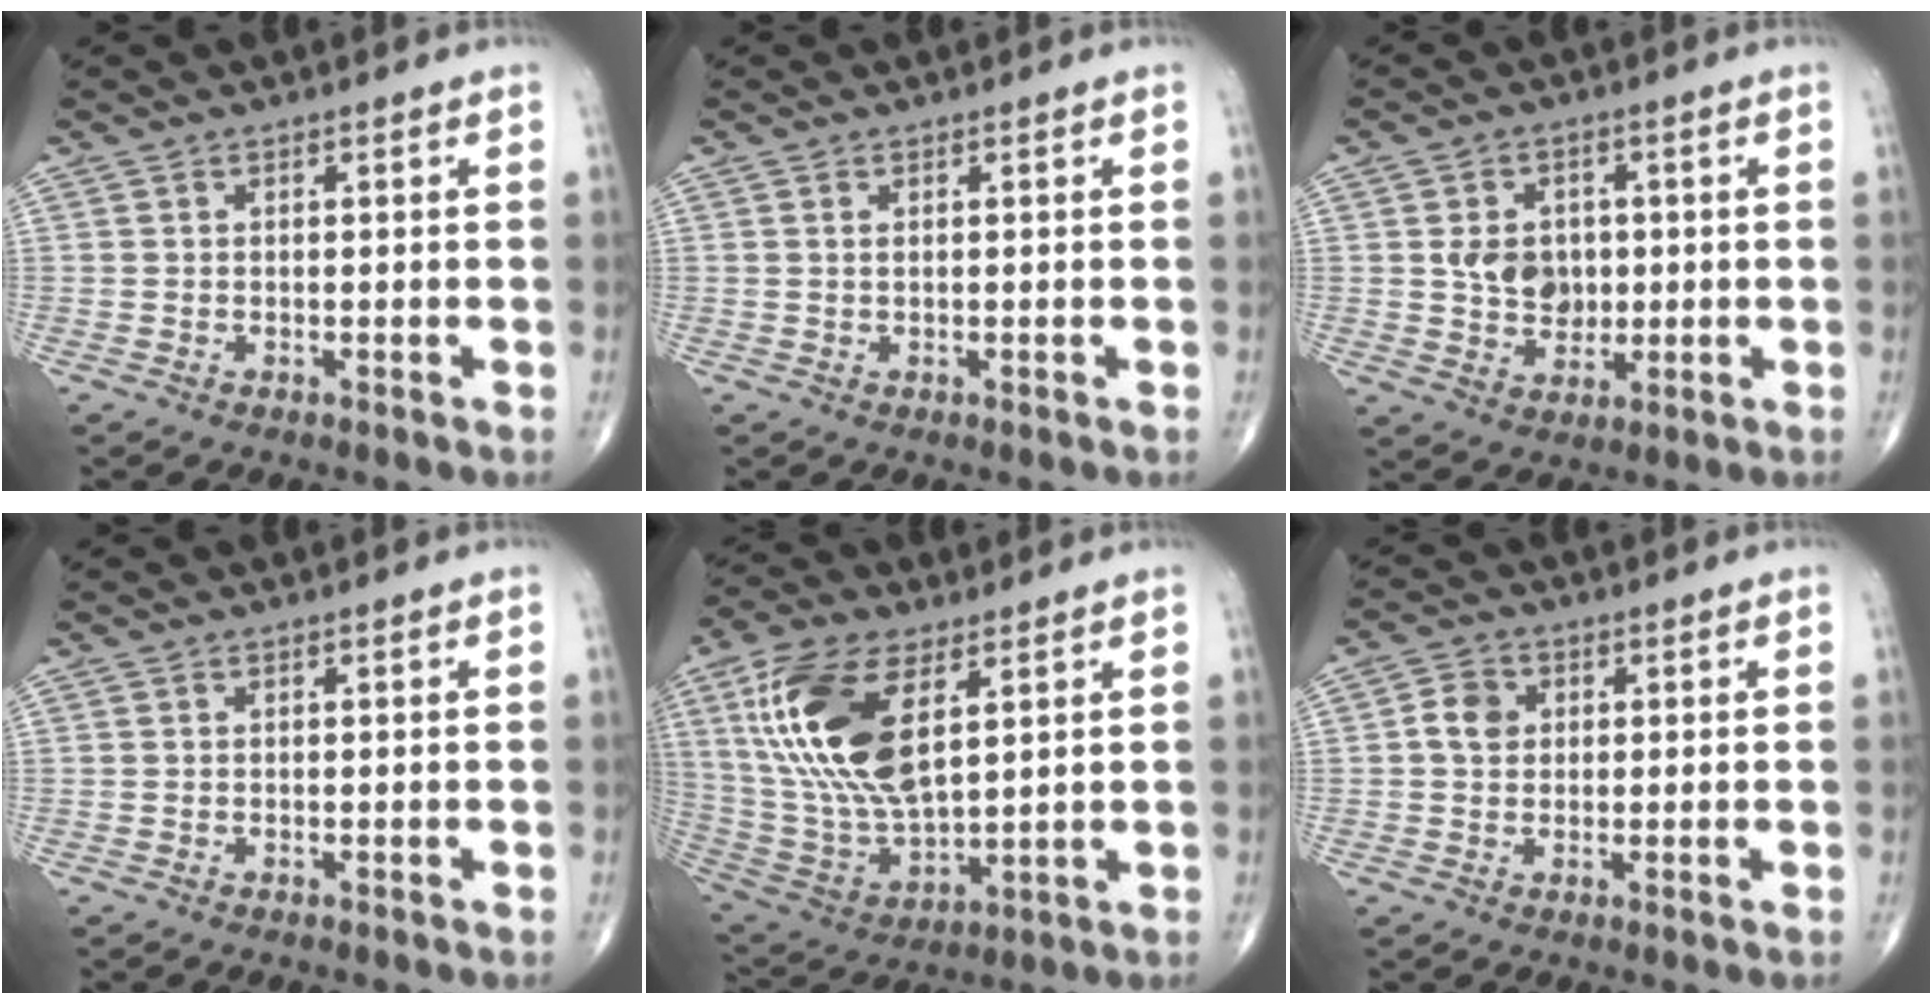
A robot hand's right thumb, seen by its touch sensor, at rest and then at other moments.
{"total": 0.6, "force": [0.2, 0.2, 0.5], "torque": [-0.012, 0.003, 0.004]}
{"total": 7.5, "force": [0.7, 6.0, 4.3], "torque": [-0.044, -0.005, 0.016]}
{"total": 0.0}
{"total": 19.9, "force": [6.7, 9.5, 16.1], "torque": [-0.324, -0.023, 0.131]}
{"total": 4.2, "force": [0.6, 3.5, 2.2], "torque": [-0.030, 0.006, 0.005]}